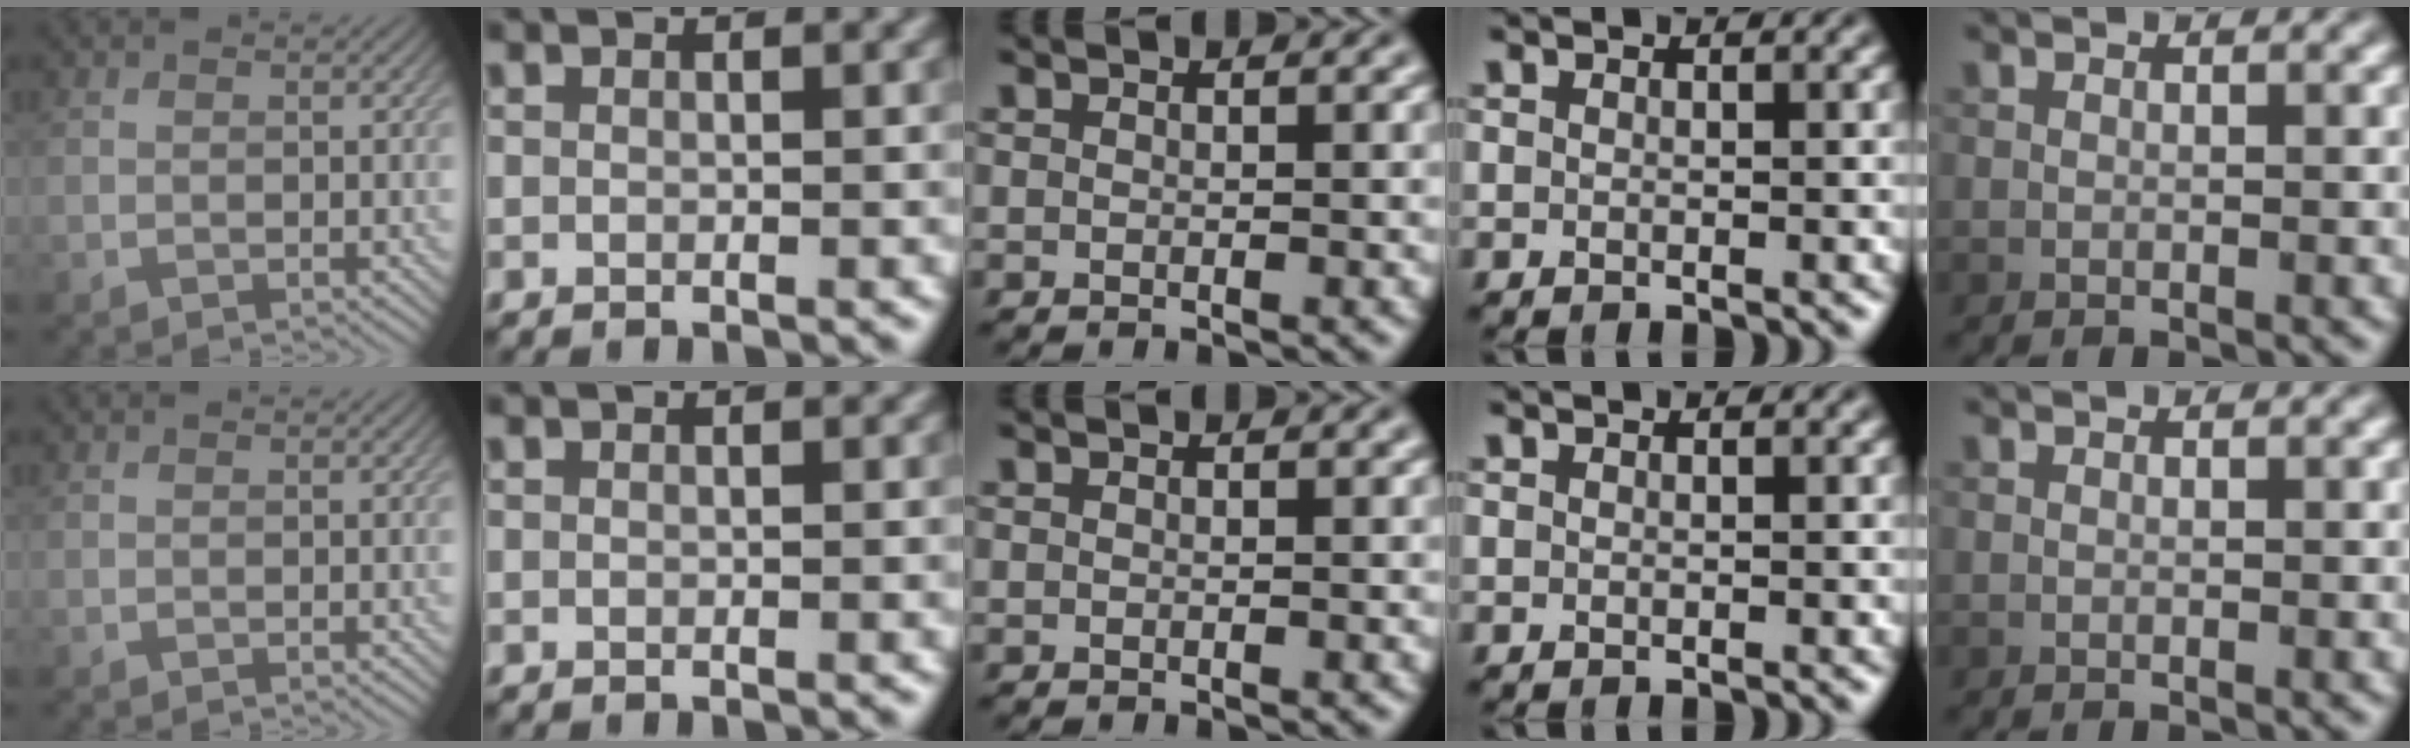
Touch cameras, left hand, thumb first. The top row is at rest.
{}